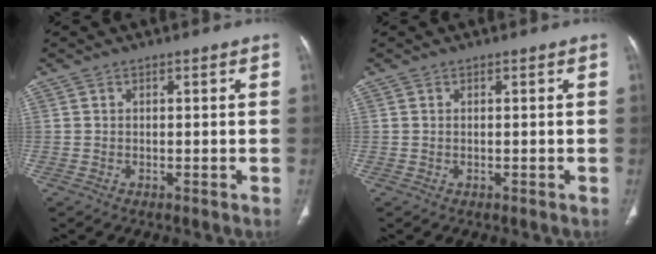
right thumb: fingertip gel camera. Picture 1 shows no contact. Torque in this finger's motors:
{"motor_torque": [0.13, -0.18, -0.06, -0.42, -0.03]}